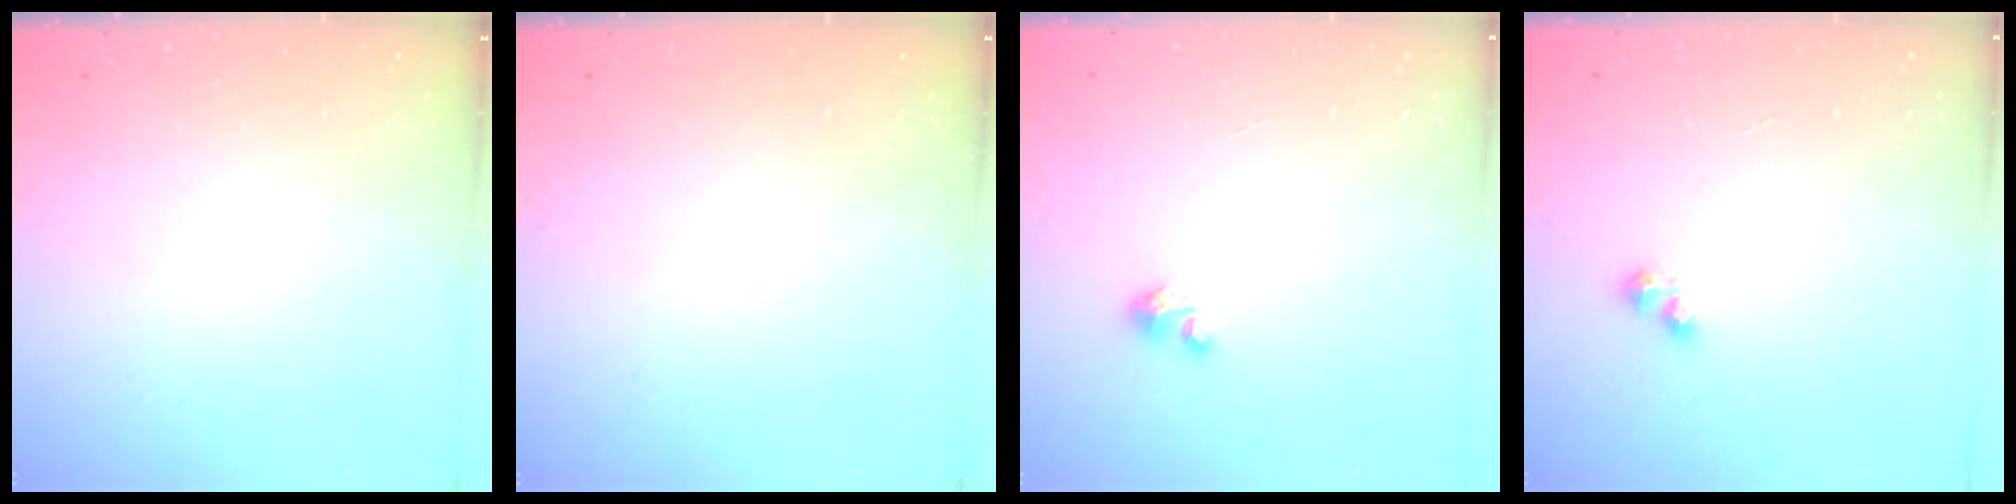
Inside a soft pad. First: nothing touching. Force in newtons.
{"total": 0.0}
{"total": 1.7, "press": 1.7, "slide": 0.1}
{"total": 2.4, "press": 2.4, "slide": 0.3}